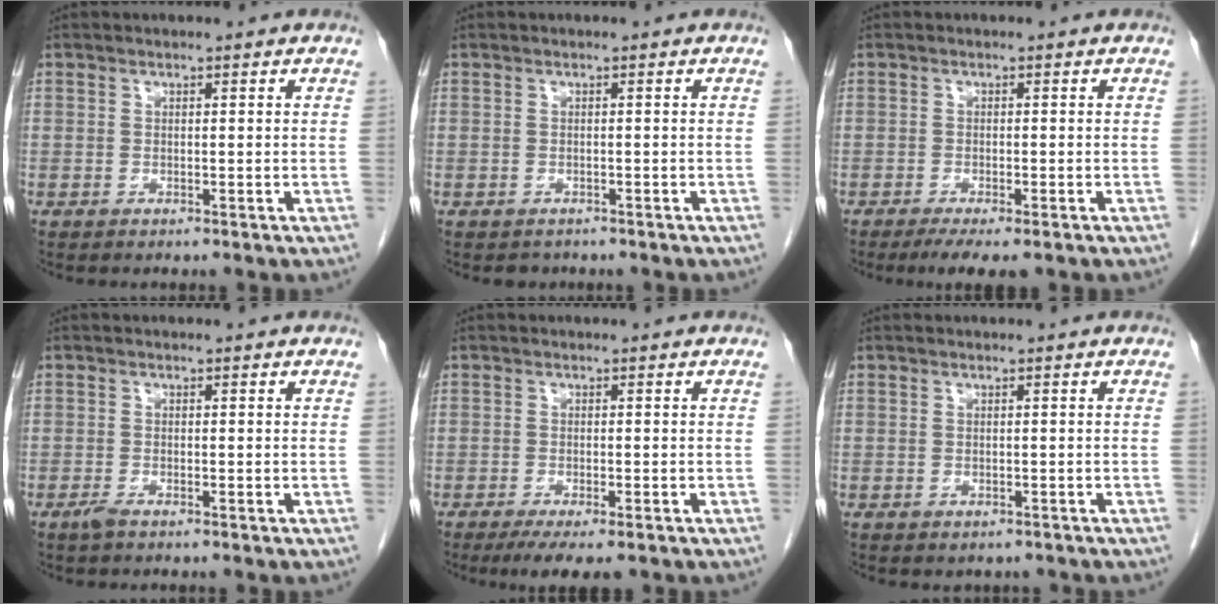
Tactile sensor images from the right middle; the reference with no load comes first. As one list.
[{"total": 1.3, "force": [-1.1, 0.8, 0.0], "torque": [-0.006, 0.000, -0.015]}, {"total": 4.9, "force": [-3.5, 0.9, 3.4], "torque": [-0.046, -0.012, -0.050]}, {"total": 1.2, "force": [-0.9, 0.2, 0.8], "torque": [-0.022, -0.003, -0.017]}, {"total": 5.3, "force": [-3.8, 1.0, 3.6], "torque": [-0.047, -0.012, -0.055]}, {"total": 1.0, "force": [-0.8, 0.6, 0.2], "torque": [-0.004, 0.000, -0.009]}]